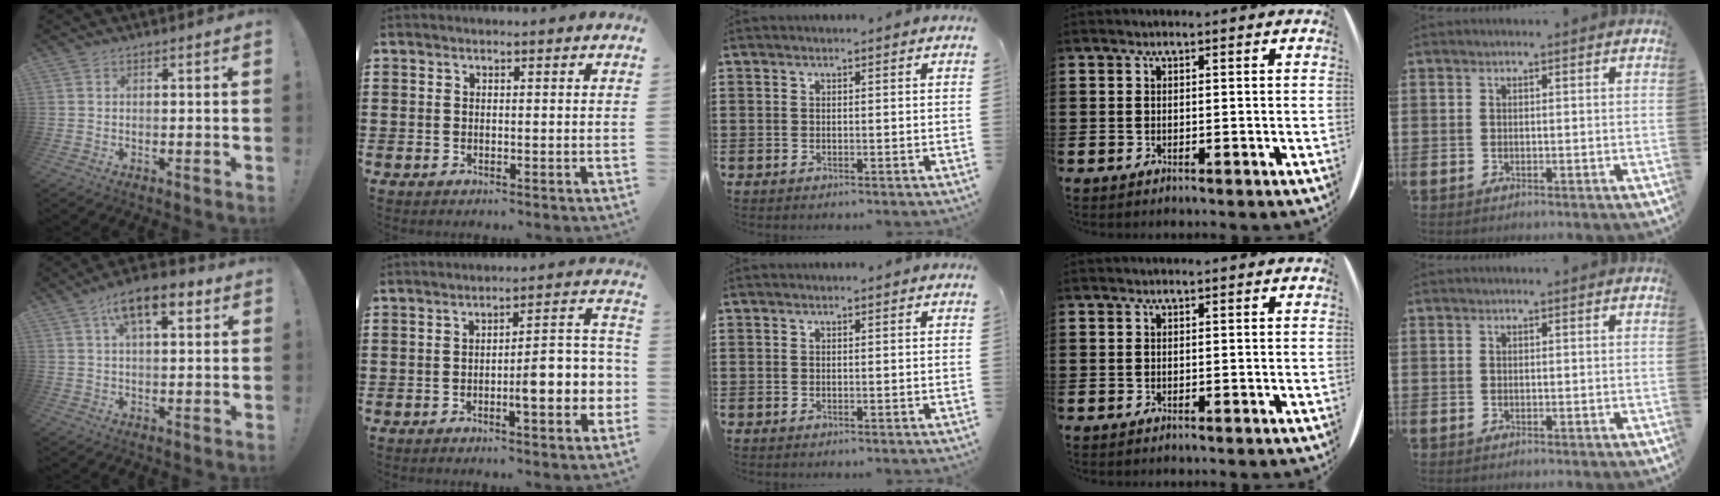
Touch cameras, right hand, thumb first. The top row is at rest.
{"thumb": {"total": 11.0, "force": [5.2, 4.9, 8.4], "torque": [-0.120, -0.014, 0.086]}, "index": {"total": 7.4, "force": [-2.3, 2.0, 6.7], "torque": [-0.086, -0.015, -0.045]}}